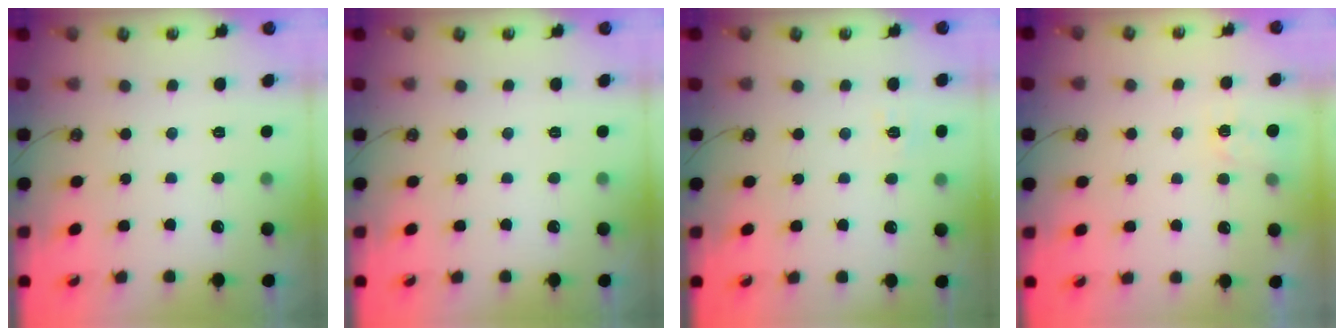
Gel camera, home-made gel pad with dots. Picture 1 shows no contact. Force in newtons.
{"total": 0.0}
{"total": 6.4, "press": 6.3, "slide": 0.8}
{"total": 2.7, "press": 2.6, "slide": 0.4}